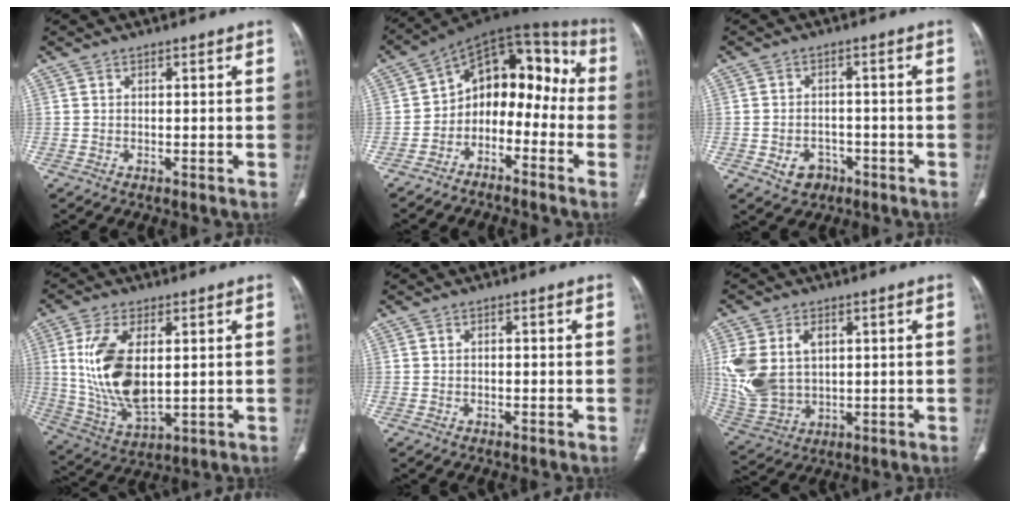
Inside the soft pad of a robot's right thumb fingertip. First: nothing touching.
{"total": 14.5, "force": [-3.9, 10.1, 9.6], "torque": [-0.088, 0.097, -0.075]}
{"total": 4.9, "force": [-2.2, 3.9, 2.0], "torque": [-0.020, 0.019, -0.025]}
{"total": 15.2, "force": [2.2, 7.6, 13.0], "torque": [-0.260, -0.017, 0.056]}
{"total": 0.6, "force": [-0.1, 0.4, 0.4], "torque": [-0.008, 0.002, -0.002]}
{"total": 14.6, "force": [2.8, 10.3, 9.9], "torque": [-0.208, -0.001, 0.073]}